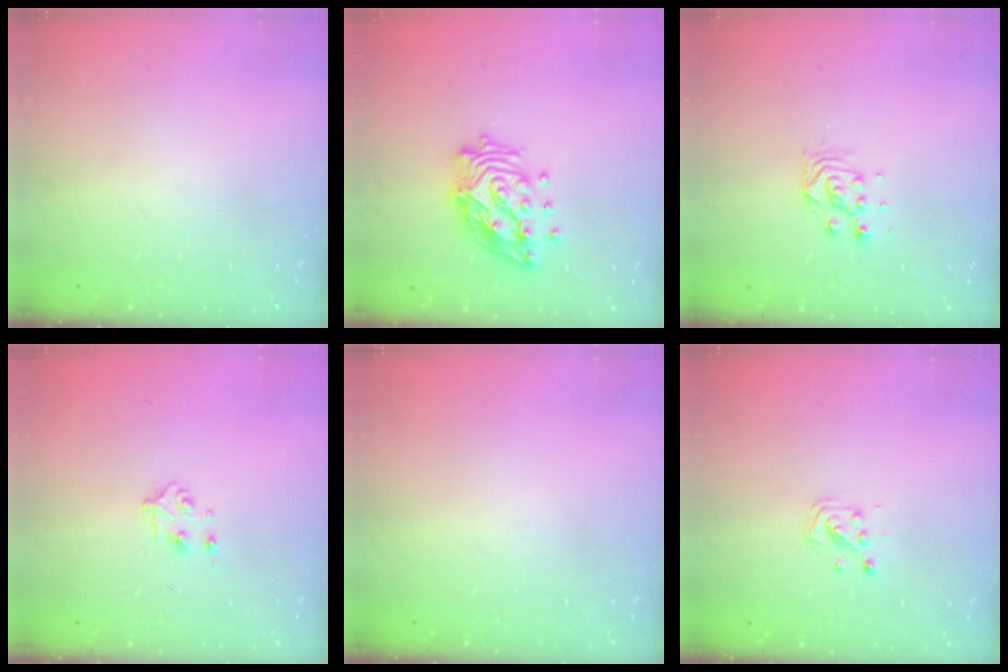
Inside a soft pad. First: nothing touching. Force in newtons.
{"total": 15.8, "press": 15.8, "slide": 1.1}
{"total": 4.9, "press": 4.9, "slide": 0.2}
{"total": 5.0, "press": 4.9, "slide": 0.7}
{"total": 0.0}
{"total": 3.7, "press": 3.6, "slide": 0.6}